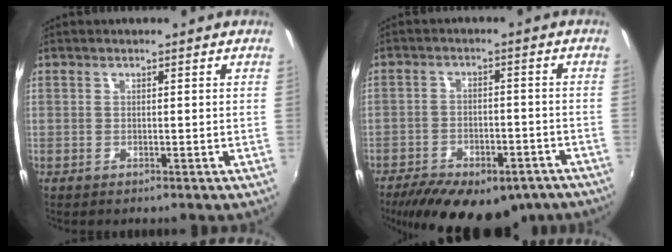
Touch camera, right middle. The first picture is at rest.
{"total": 20.4, "force": [-14.5, 9.4, 10.9], "torque": [-0.219, -0.024, -0.194]}